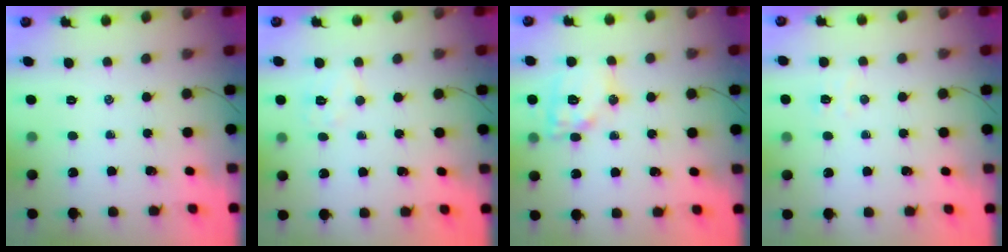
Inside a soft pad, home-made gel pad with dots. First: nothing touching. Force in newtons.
{"total": 5.7, "press": 5.7, "slide": 1.0}
{"total": 12.2, "press": 12.1, "slide": 1.2}
{"total": 3.9, "press": 3.8, "slide": 0.8}